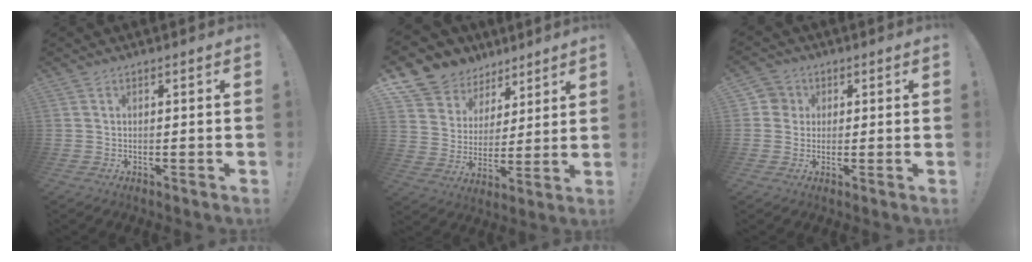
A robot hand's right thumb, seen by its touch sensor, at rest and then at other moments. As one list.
[{"total": 10.4, "force": [6.9, 7.6, 2.0], "torque": [-0.043, -0.056, 0.139]}, {"total": 4.2, "force": [0.7, 4.1, 0.8], "torque": [-0.011, 0.005, 0.012]}]